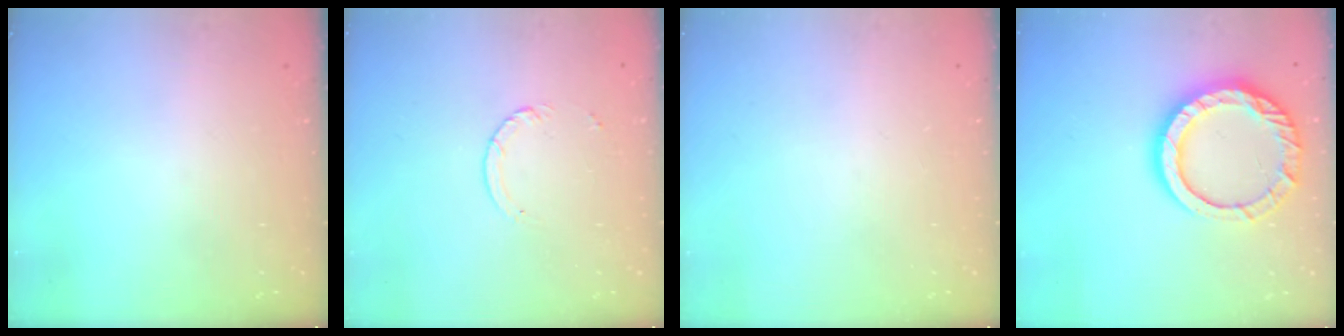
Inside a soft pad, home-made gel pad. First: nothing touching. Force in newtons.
{"total": 3.9, "press": 3.9, "slide": 0.4}
{"total": 0.0}
{"total": 15.3, "press": 15.2, "slide": 1.3}